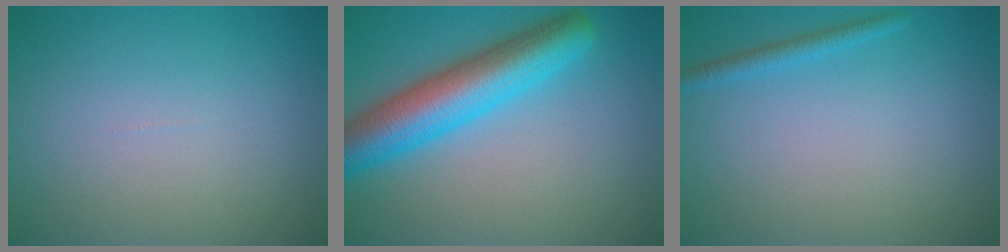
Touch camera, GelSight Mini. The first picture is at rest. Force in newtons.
{"total": 7.7, "press": 7.7, "slide": 0.4}
{"total": 1.3, "press": 1.3, "slide": 0.0}